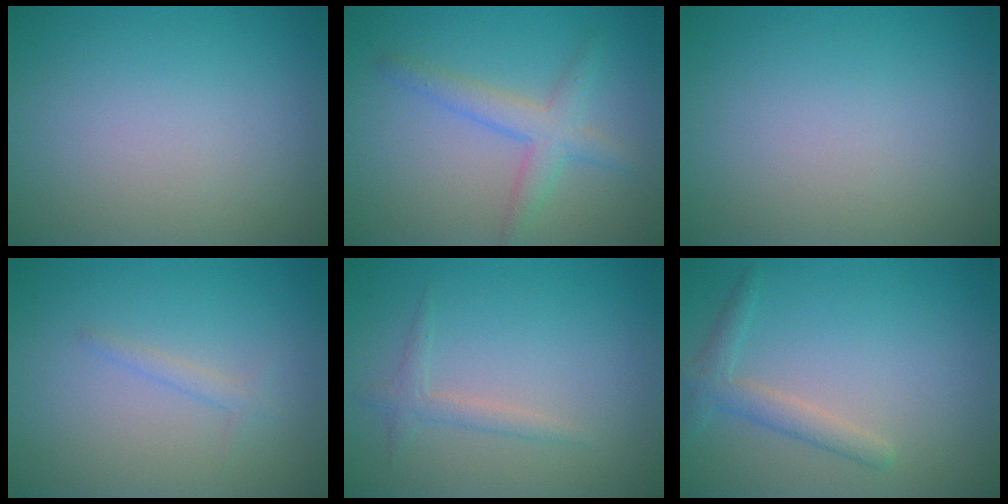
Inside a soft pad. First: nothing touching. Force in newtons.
{"total": 3.0, "press": 3.0, "slide": 0.1}
{"total": 0.0}
{"total": 1.0, "press": 1.0, "slide": 0.0}
{"total": 1.4, "press": 1.4, "slide": 0.1}
{"total": 2.2, "press": 2.2, "slide": 0.1}